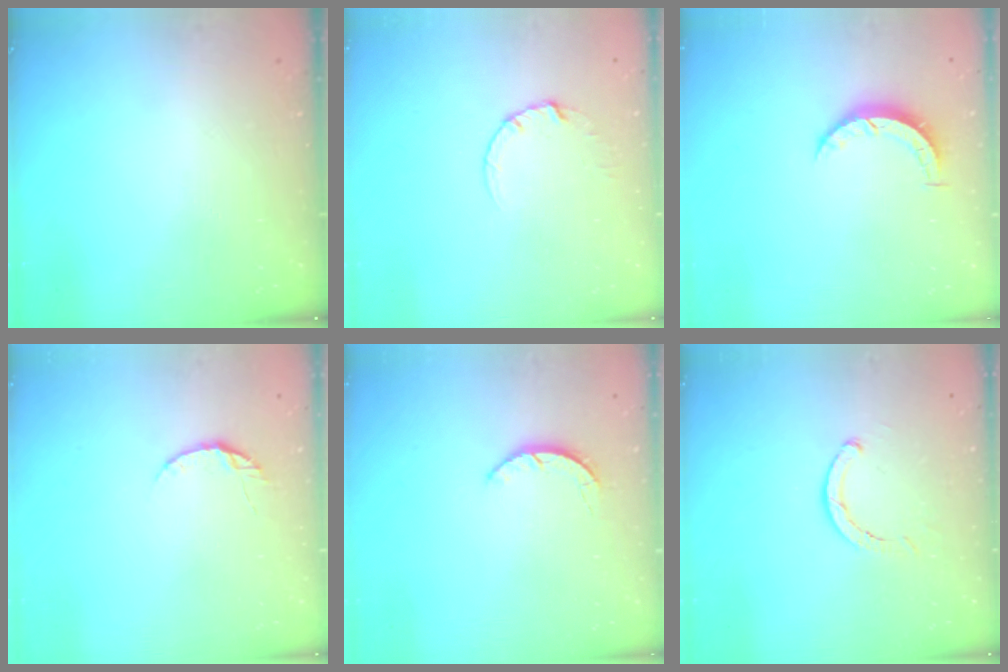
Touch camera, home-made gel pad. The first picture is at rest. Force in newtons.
{"total": 2.7, "press": 2.7, "slide": 0.2}
{"total": 3.6, "press": 3.6, "slide": 0.4}
{"total": 3.8, "press": 3.8, "slide": 0.4}
{"total": 2.2, "press": 2.2, "slide": 0.4}
{"total": 2.8, "press": 2.8, "slide": 0.2}